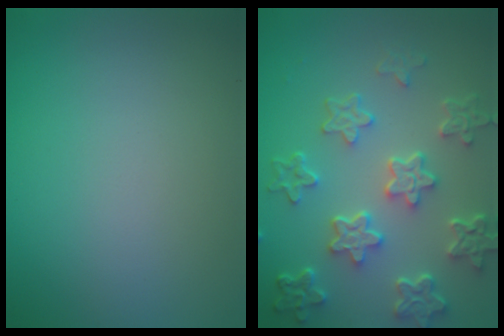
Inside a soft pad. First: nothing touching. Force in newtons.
{"total": 6.2, "press": 4.8, "slide": 4.0}